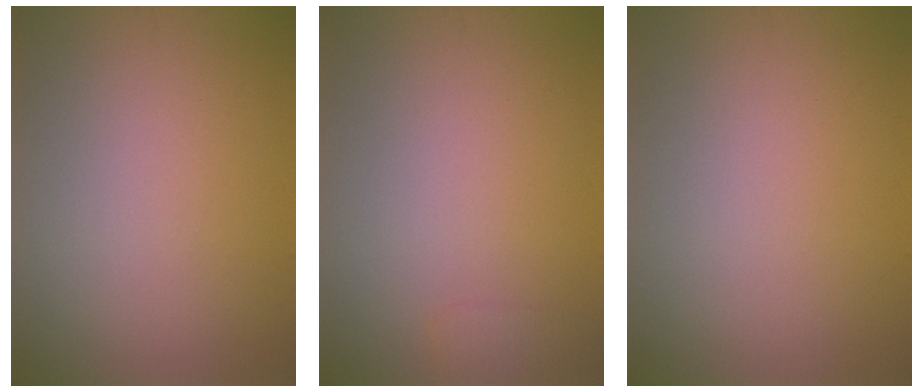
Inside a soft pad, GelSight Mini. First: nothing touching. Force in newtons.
{"total": 1.1, "press": 1.1, "slide": 0.1}
{"total": 0.0}